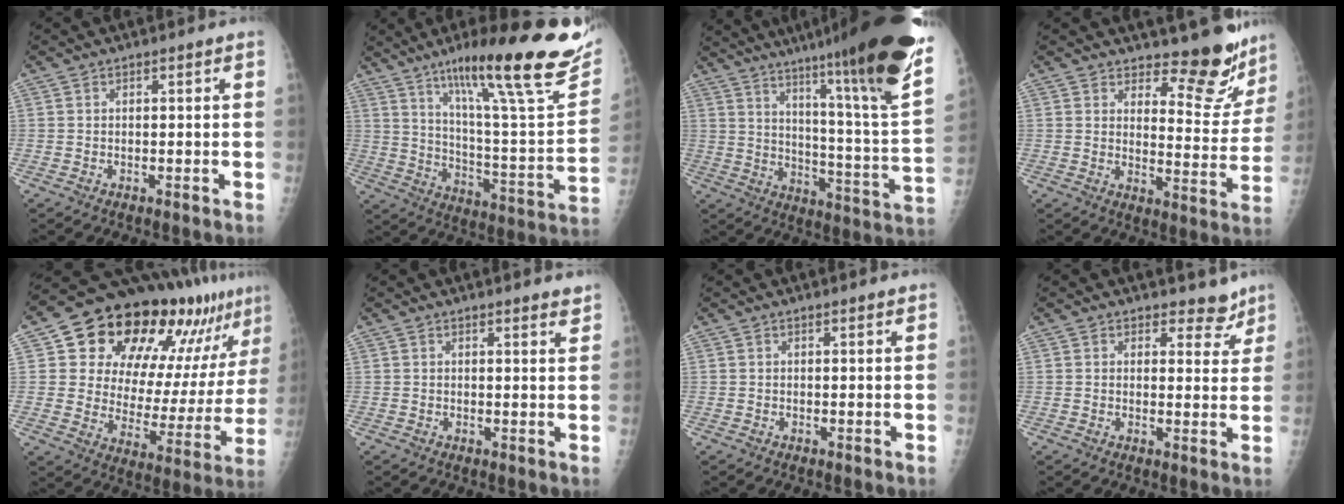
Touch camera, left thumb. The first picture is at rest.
{"total": 28.8, "force": [19.1, 4.0, 21.2], "torque": [-0.299, -0.076, 0.291]}
{"total": 30.2, "force": [21.3, 0.9, 21.4], "torque": [-0.286, -0.124, 0.303]}
{"total": 11.5, "force": [10.5, 3.8, 2.6], "torque": [0.005, -0.105, 0.129]}
{"total": 26.1, "force": [15.8, 12.6, 16.5], "torque": [-0.200, -0.037, 0.228]}
{"total": 3.0, "force": [2.8, 0.5, 0.9], "torque": [-0.006, -0.017, 0.025]}
{"total": 1.2, "force": [1.1, 0.2, 0.5], "torque": [-0.002, -0.002, 0.014]}
{"total": 4.6, "force": [3.9, 2.5, 0.6], "torque": [0.022, -0.031, 0.041]}